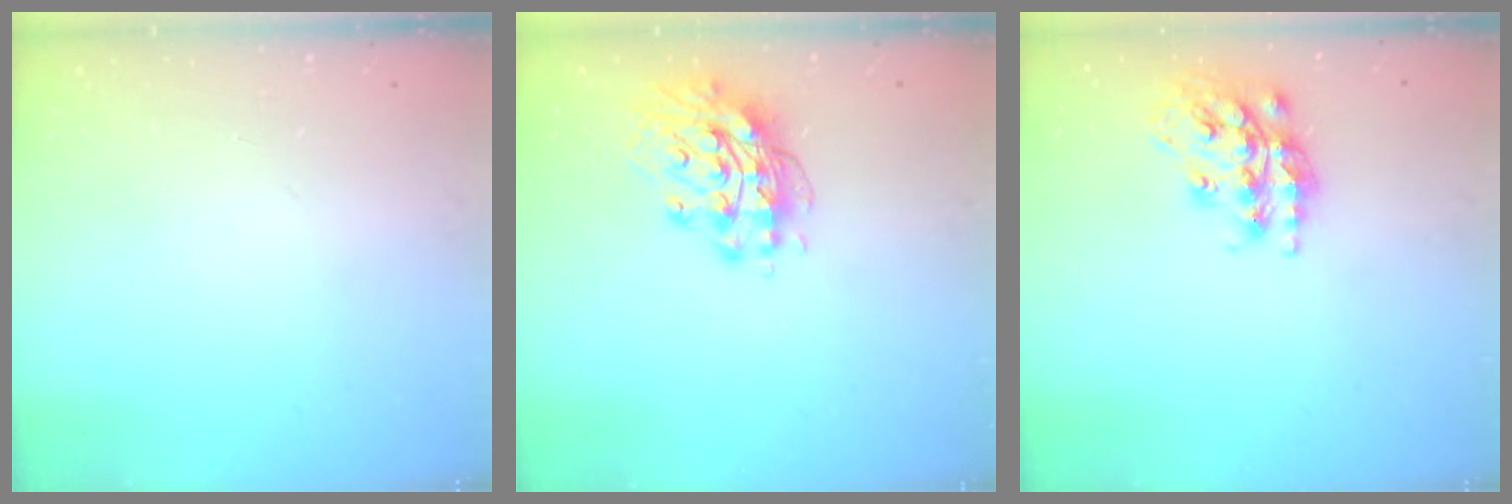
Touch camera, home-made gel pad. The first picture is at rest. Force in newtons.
{"total": 13.5, "press": 13.4, "slide": 1.3}
{"total": 17.1, "press": 17.1, "slide": 1.0}